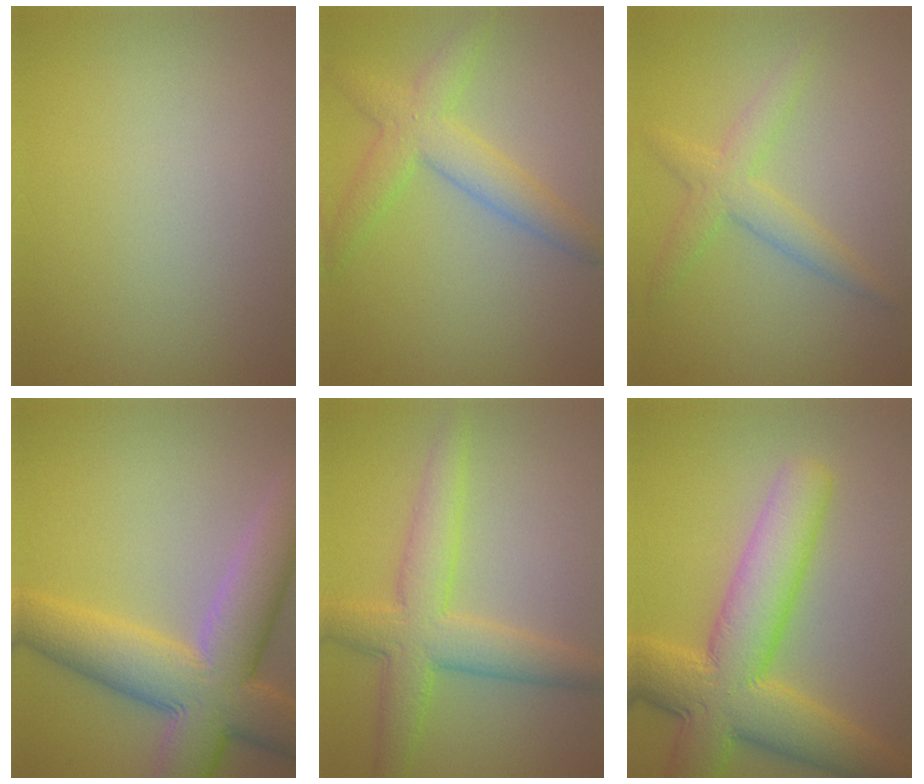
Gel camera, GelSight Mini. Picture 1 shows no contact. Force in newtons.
{"total": 2.9, "press": 2.9, "slide": 0.2}
{"total": 2.9, "press": 2.9, "slide": 0.1}
{"total": 10.0, "press": 10.0, "slide": 0.5}
{"total": 5.5, "press": 5.5, "slide": 0.0}
{"total": 9.5, "press": 9.5, "slide": 0.2}